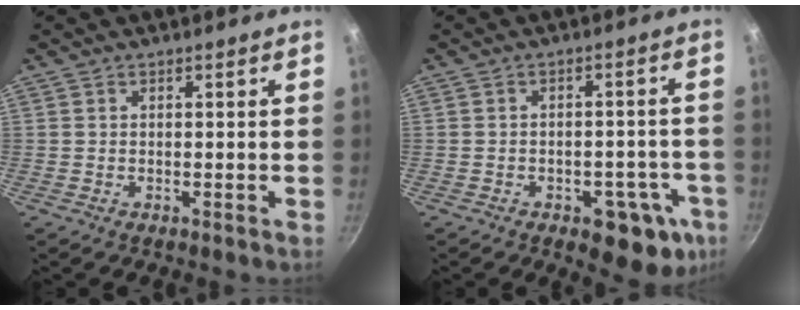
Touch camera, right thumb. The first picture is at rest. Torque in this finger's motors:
{"motor_torque": [0.96, 0.65, -0.04, -0.06, 0.13]}